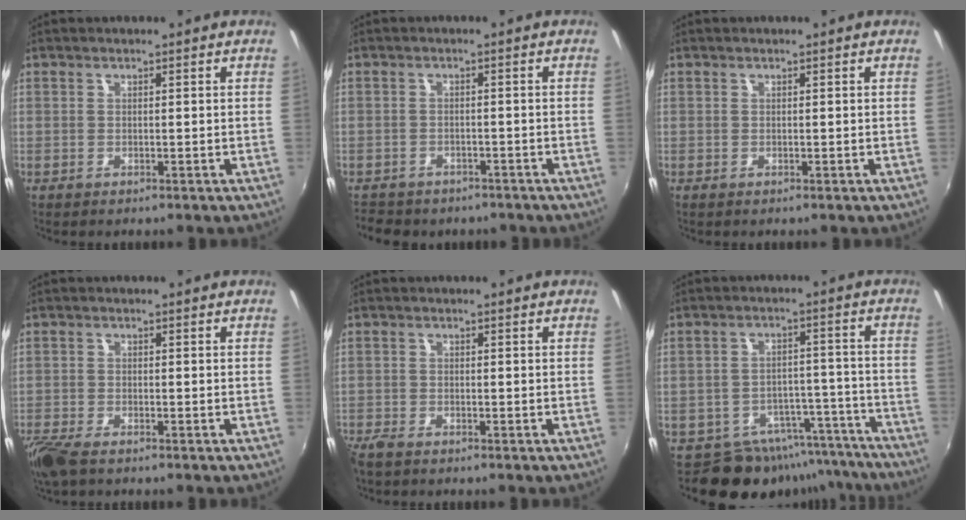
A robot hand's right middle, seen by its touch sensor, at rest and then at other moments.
{"total": 7.3, "force": [-5.9, 3.6, 2.4], "torque": [-0.065, -0.012, -0.084]}
{"total": 0.0}
{"total": 6.6, "force": [-5.1, 1.8, 3.8], "torque": [-0.103, -0.030, -0.100]}
{"total": 3.0, "force": [-2.7, 0.8, 1.2], "torque": [-0.034, -0.014, -0.054]}
{"total": 13.1, "force": [-11.8, 5.4, 1.7], "torque": [-0.021, 0.042, -0.147]}